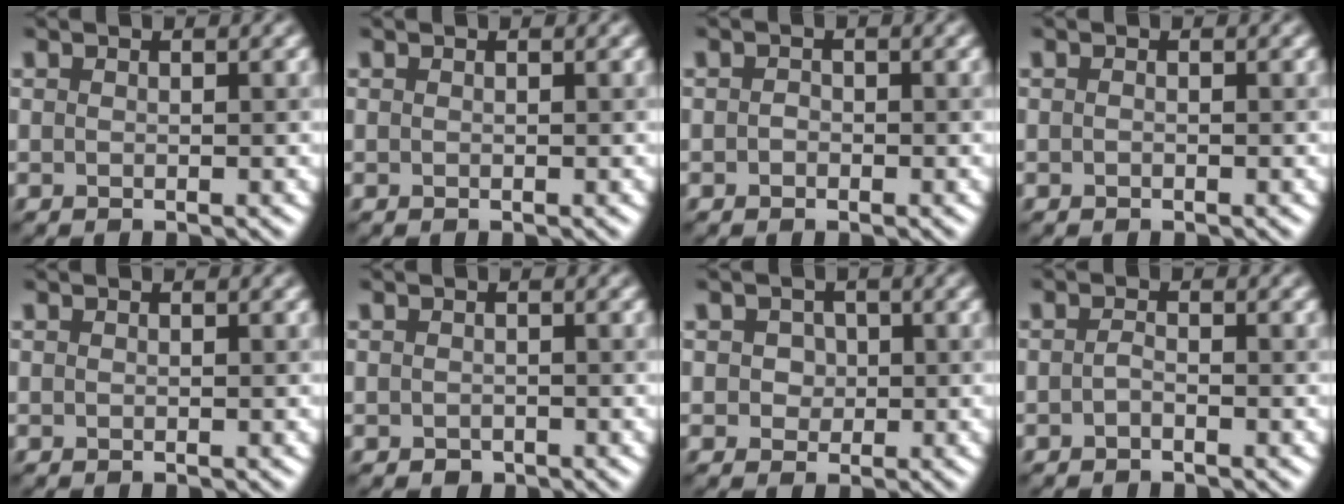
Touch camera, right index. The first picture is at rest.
{"total": 0.0}
{"total": 0.8, "force": [-0.2, 0.7, 0.4], "torque": [-0.006, -0.003, -0.006]}
{"total": 0.0}
{"total": 0.0}
{"total": 0.7, "force": [-0.4, 0.5, 0.2], "torque": [-0.003, -0.005, -0.006]}
{"total": 2.1, "force": [0.4, 1.8, 0.9], "torque": [-0.006, 0.011, 0.000]}
{"total": 0.8, "force": [-0.5, 0.3, 0.6], "torque": [-0.015, 0.001, -0.011]}